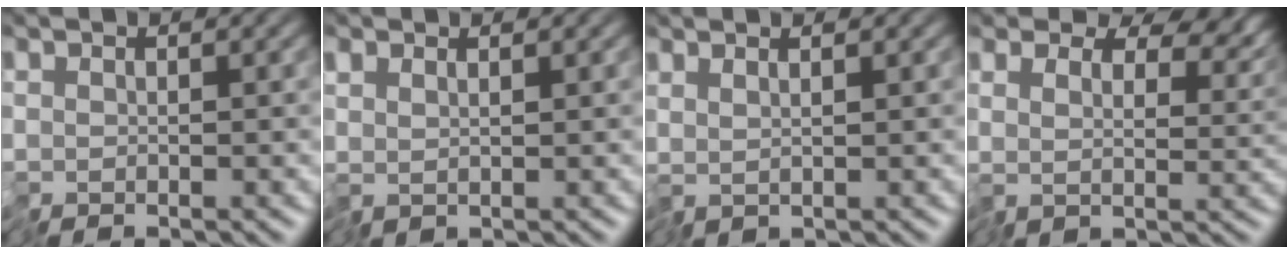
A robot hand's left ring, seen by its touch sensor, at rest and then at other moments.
{"total": 0.8, "force": [0.8, 0.0, 0.1], "torque": [-0.005, 0.002, 0.019]}
{"total": 1.1, "force": [1.0, -0.5, 0.1], "torque": [-0.004, 0.004, 0.024]}
{"total": 9.0, "force": [5.7, 5.0, 4.8], "torque": [-0.090, 0.009, 0.106]}